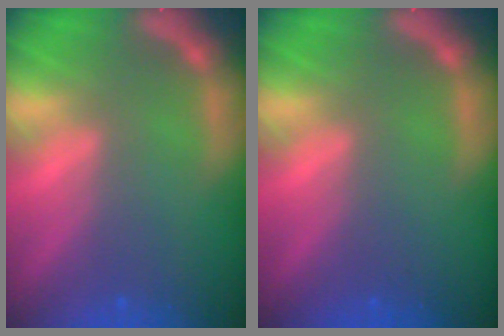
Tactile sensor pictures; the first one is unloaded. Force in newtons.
{"total": 0.0}